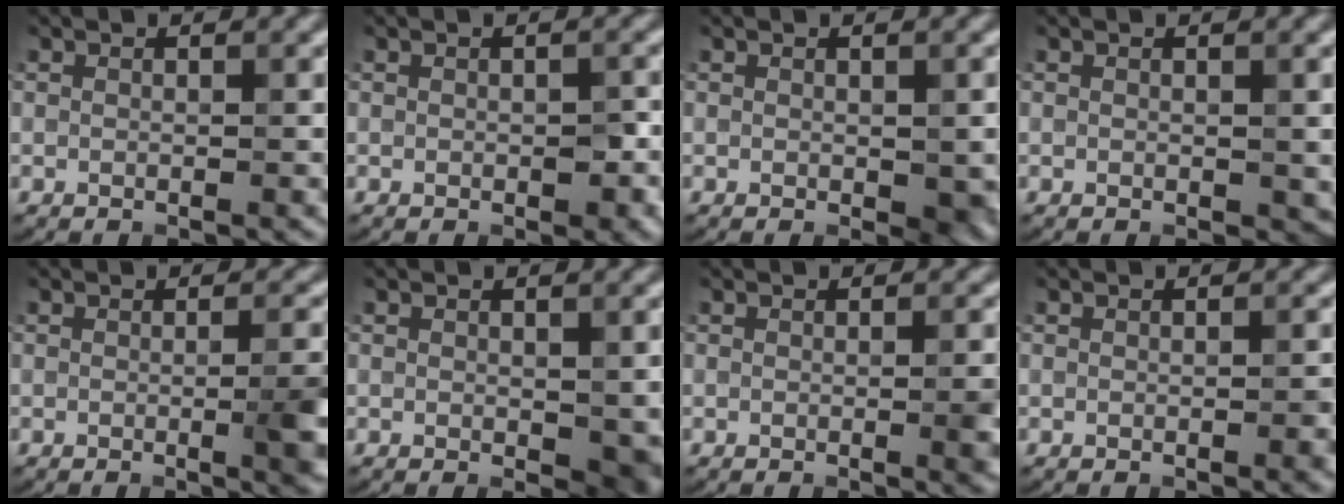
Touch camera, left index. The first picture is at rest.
{"total": 1.5, "force": [-0.3, 0.8, 1.3], "torque": [-0.018, -0.001, -0.001]}
{"total": 2.5, "force": [-0.3, 1.3, 2.1], "torque": [-0.026, -0.008, 0.001]}
{"total": 1.0, "force": [0.1, 0.6, 0.7], "torque": [-0.007, -0.002, 0.003]}
{"total": 4.2, "force": [-0.4, 1.1, 4.1], "torque": [-0.046, -0.002, -0.007]}
{"total": 4.1, "force": [-0.4, 2.3, 3.4], "torque": [-0.043, -0.013, -0.001]}
{"total": 2.2, "force": [-0.2, 0.5, 2.2], "torque": [-0.024, -0.002, -0.004]}
{"total": 1.1, "force": [-0.3, 0.1, 1.1], "torque": [-0.013, 0.001, -0.004]}